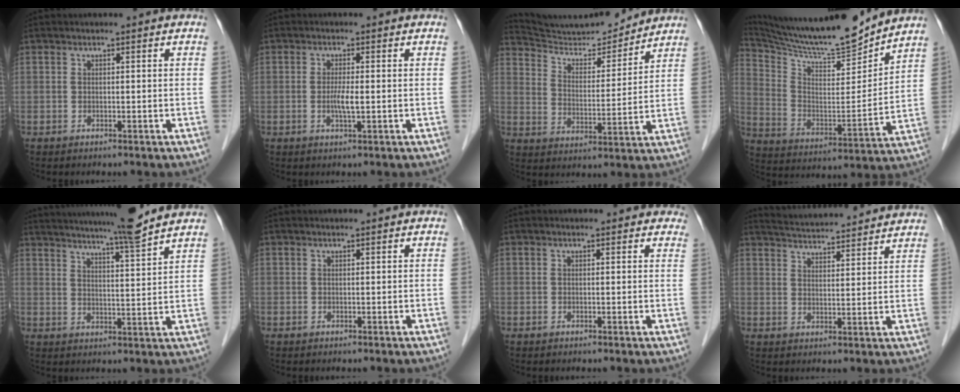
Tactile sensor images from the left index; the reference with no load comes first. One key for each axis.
{"total": 2.4, "fx": -0.2, "fy": 0.1, "fz": 2.3, "tx": -0.049, "ty": -0.004, "tz": -0.004}
{"total": 13.5, "fx": 13.2, "fy": 1.3, "fz": 2.5, "tx": -0.047, "ty": -0.002, "tz": 0.217}
{"total": 18.3, "fx": 17.4, "fy": 0.6, "fz": 5.9, "tx": -0.125, "ty": -0.030, "tz": 0.290}
{"total": 13.5, "fx": 12.1, "fy": -1.1, "fz": 5.8, "tx": -0.103, "ty": -0.010, "tz": 0.171}
{"total": 0.8, "fx": 0.7, "fy": 0.0, "fz": 0.2, "tx": -0.006, "ty": 0.011, "tz": 0.013}
{"total": 3.9, "fx": 3.5, "fy": 1.6, "fz": 0.9, "tx": 0.004, "ty": 0.005, "tz": 0.021}
{"total": 14.8, "fx": 14.0, "fy": 1.4, "fz": 4.6, "tx": -0.077, "ty": 0.027, "tz": 0.192}